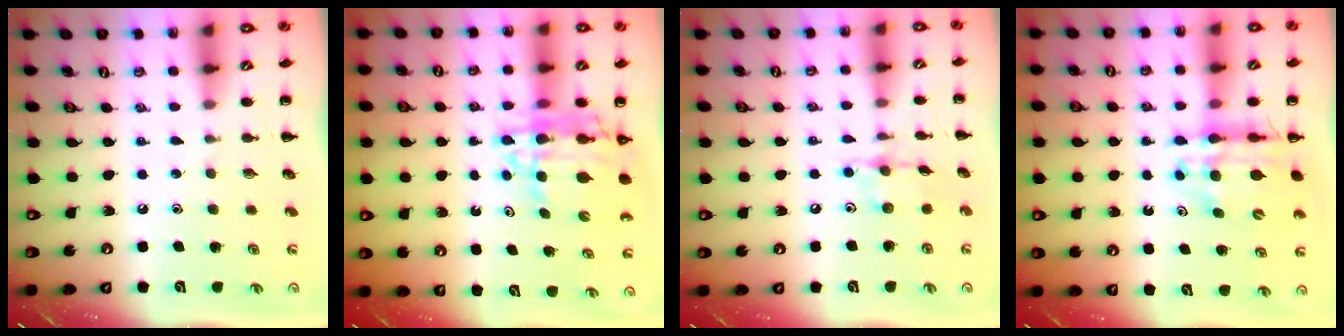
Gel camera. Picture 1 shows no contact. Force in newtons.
{"total": 9.8, "press": 9.3, "slide": 3.0}
{"total": 8.7, "press": 8.7, "slide": 0.5}
{"total": 11.8, "press": 11.4, "slide": 3.1}